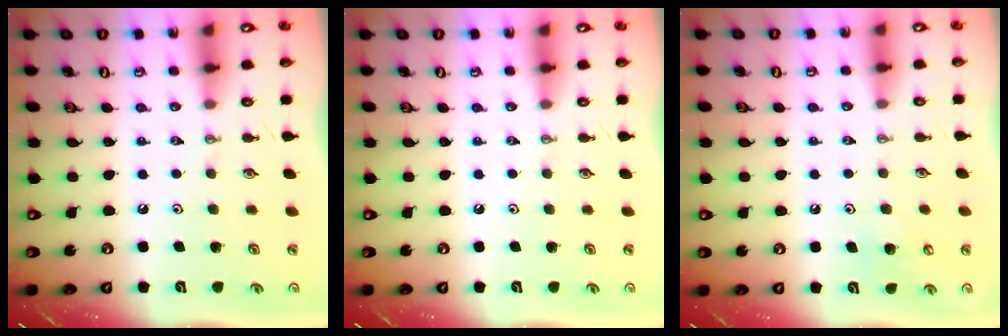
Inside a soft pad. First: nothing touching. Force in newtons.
{"total": 0.0}
{"total": 6.2, "press": 6.2, "slide": 0.8}